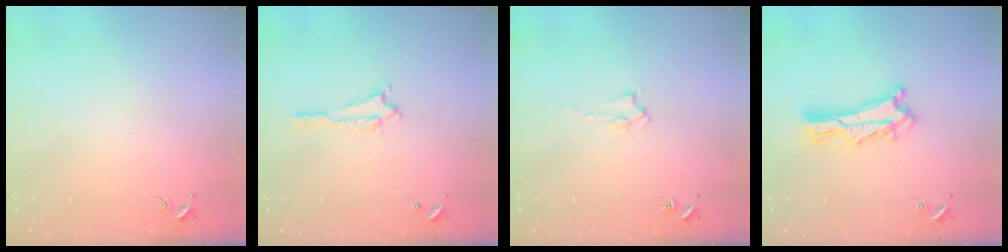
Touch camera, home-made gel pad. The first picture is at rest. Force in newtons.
{"total": 1.4, "press": 1.4, "slide": 0.2}
{"total": 1.6, "press": 1.6, "slide": 0.2}
{"total": 6.7, "press": 6.6, "slide": 0.5}